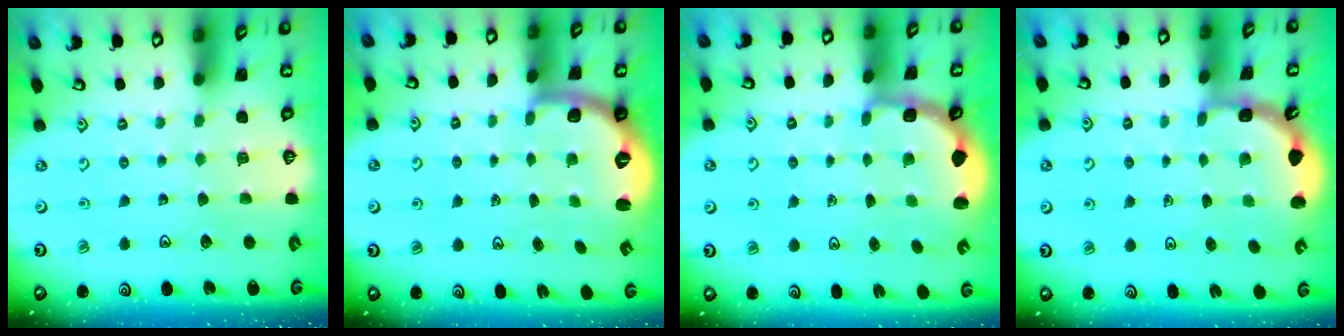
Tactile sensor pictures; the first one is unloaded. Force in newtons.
{"total": 2.5, "press": 2.0, "slide": 1.6}
{"total": 2.7, "press": 2.1, "slide": 1.7}
{"total": 1.9, "press": 1.9, "slide": 0.6}